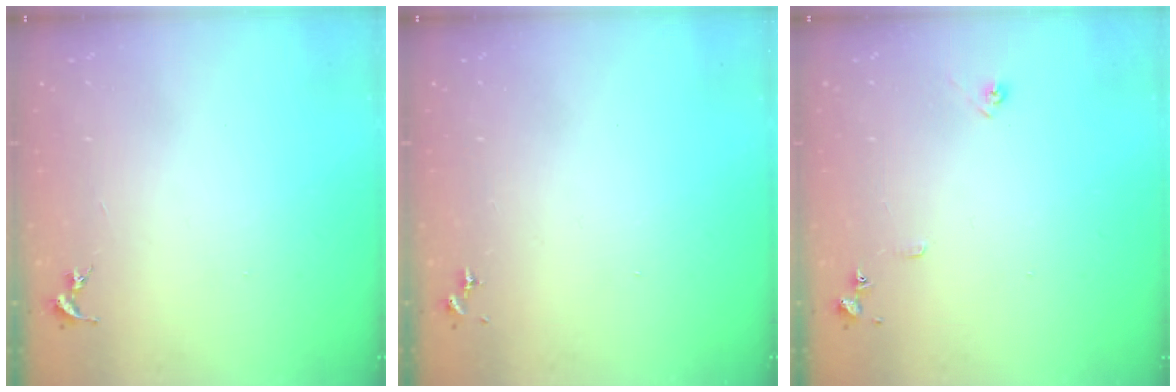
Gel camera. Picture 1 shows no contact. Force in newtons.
{"total": 0.0}
{"total": 6.9, "press": 6.9, "slide": 0.7}